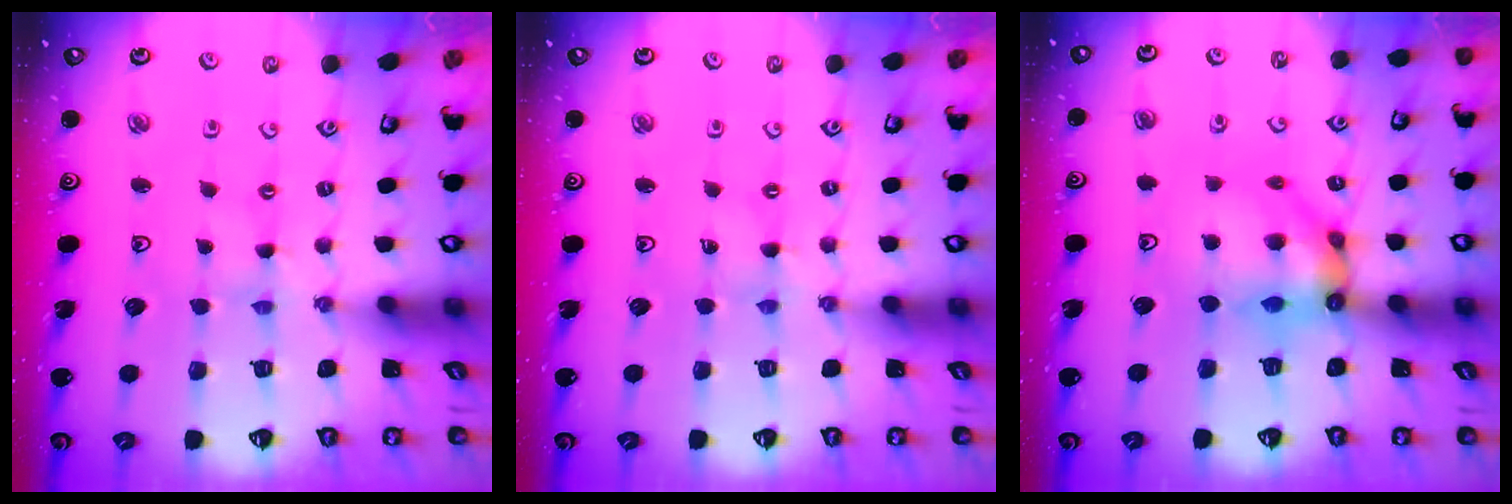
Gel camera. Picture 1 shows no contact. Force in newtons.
{"total": 0.0}
{"total": 12.4, "press": 12.4, "slide": 1.3}